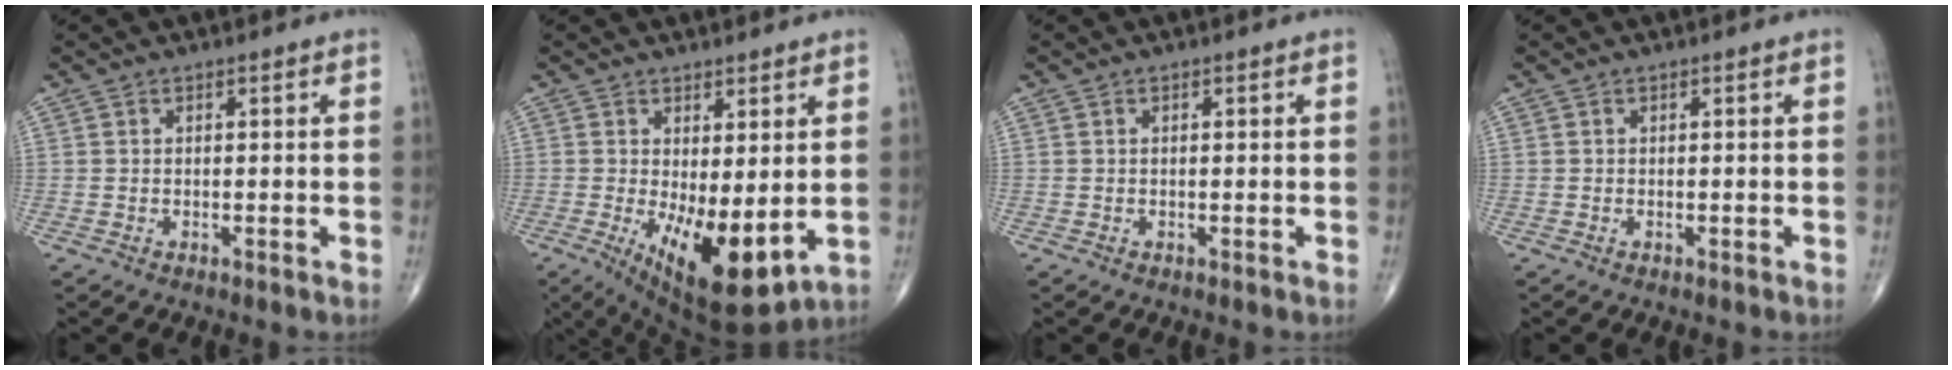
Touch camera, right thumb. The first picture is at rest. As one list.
[{"total": 12.1, "force": [-1.6, 4.7, 11.0], "torque": [-0.170, -0.029, -0.006]}, {"total": 0.0}, {"total": 0.0}]